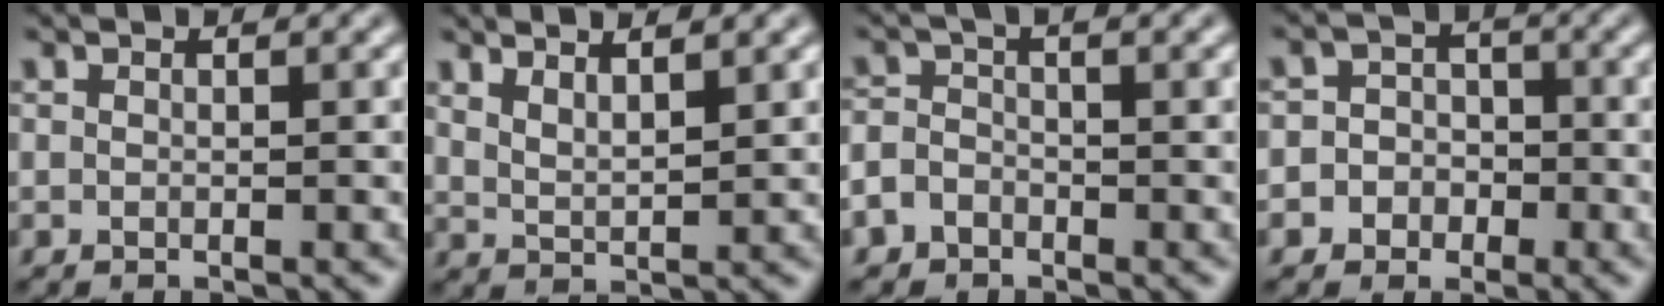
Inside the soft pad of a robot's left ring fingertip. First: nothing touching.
{"total": 2.7, "force": [2.3, 0.6, 1.3], "torque": [-0.021, 0.002, 0.042]}
{"total": 1.9, "force": [-1.2, 1.2, 0.8], "torque": [-0.019, 0.003, -0.030]}
{"total": 4.1, "force": [-1.3, 3.8, 0.7], "torque": [0.022, 0.011, -0.042]}